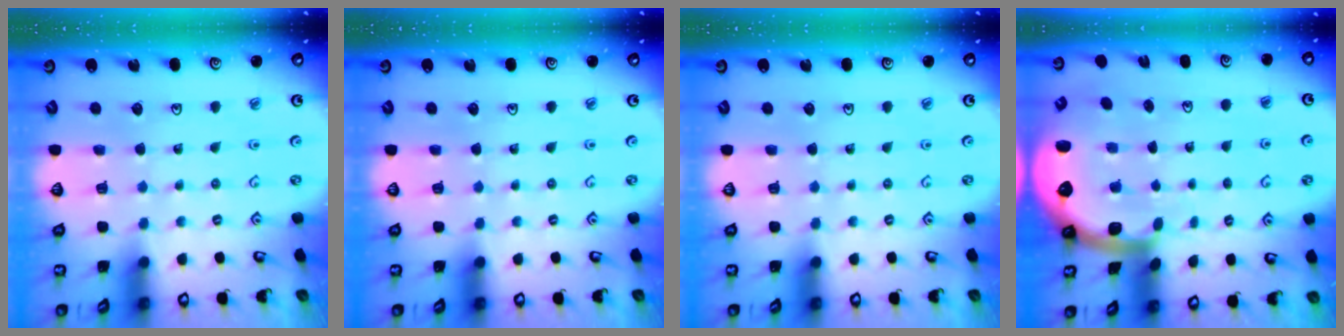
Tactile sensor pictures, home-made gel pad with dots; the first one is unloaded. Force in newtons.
{"total": 0.0}
{"total": 0.0}
{"total": 5.3, "press": 5.2, "slide": 0.9}